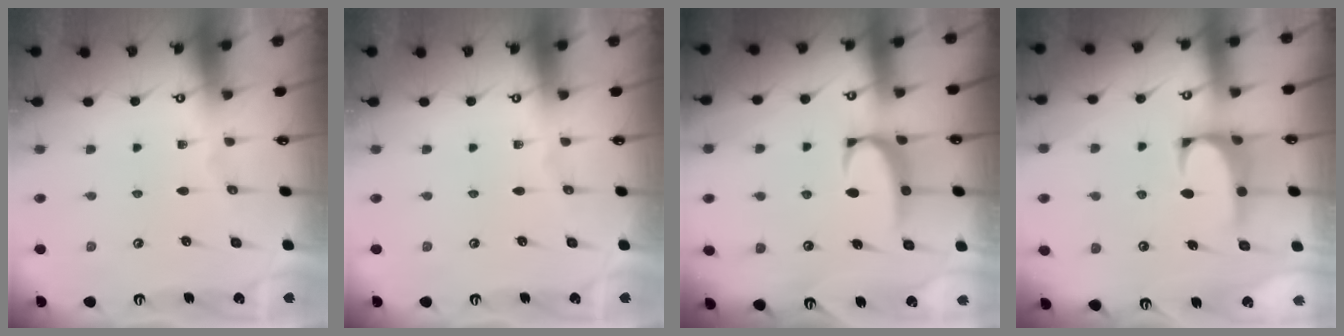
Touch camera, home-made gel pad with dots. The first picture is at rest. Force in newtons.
{"total": 0.0}
{"total": 2.3, "press": 2.2, "slide": 0.6}
{"total": 1.6, "press": 1.4, "slide": 0.7}